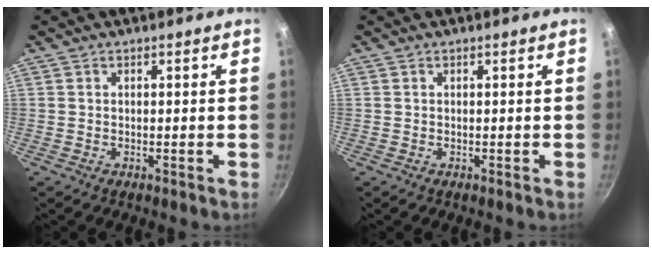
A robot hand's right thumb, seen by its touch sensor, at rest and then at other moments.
{"total": 0.0}